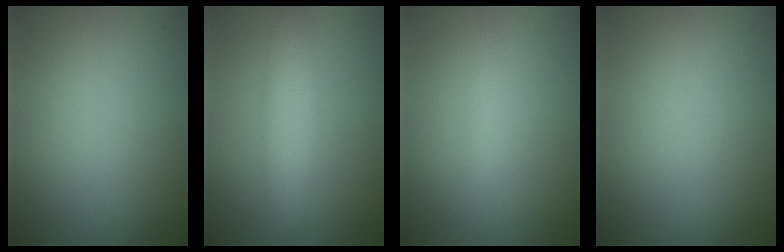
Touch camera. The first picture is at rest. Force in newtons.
{"total": 4.0, "press": 4.0, "slide": 0.0}
{"total": 1.2, "press": 1.2, "slide": 0.0}
{"total": 0.0}